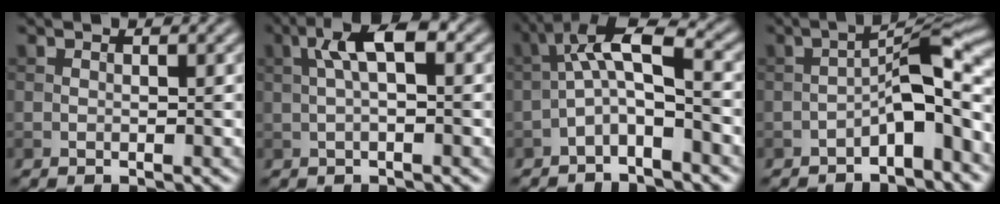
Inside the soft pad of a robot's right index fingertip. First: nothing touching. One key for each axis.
{"total": 4.2, "fx": 1.0, "fy": 1.3, "fz": 3.9, "tx": -0.075, "ty": 0.013, "tz": 0.014}
{"total": 5.2, "fx": -1.3, "fy": 1.6, "fz": 4.8, "tx": -0.090, "ty": 0.022, "tz": -0.036}
{"total": 5.9, "fx": -2.6, "fy": 1.7, "fz": 5.0, "tx": -0.071, "ty": 0.027, "tz": -0.047}